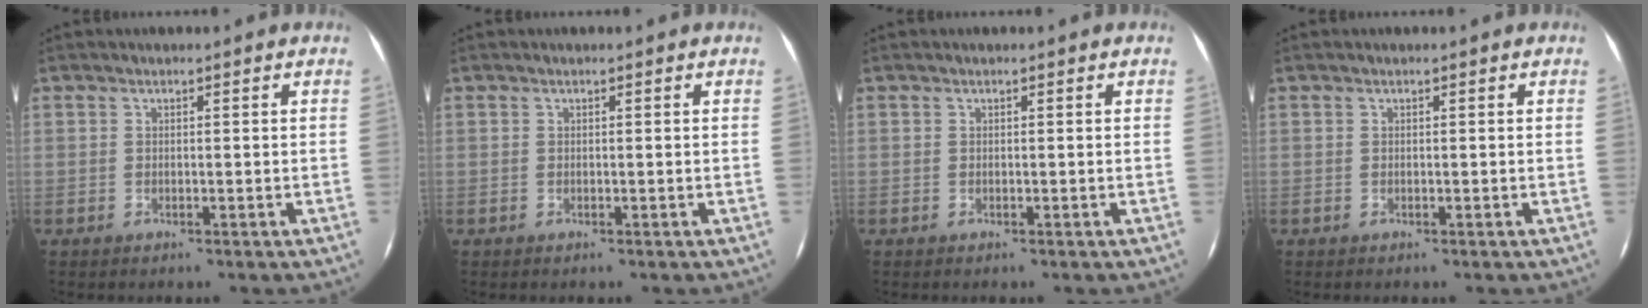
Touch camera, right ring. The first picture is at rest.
{"total": 0.0}
{"total": 0.0}
{"total": 0.0}